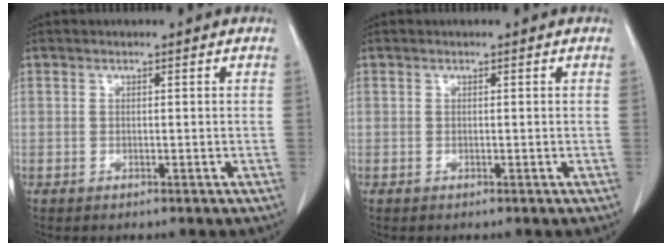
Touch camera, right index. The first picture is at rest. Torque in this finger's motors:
{"motor_torque": [0.00, 0.00, 0.00, 0.00]}